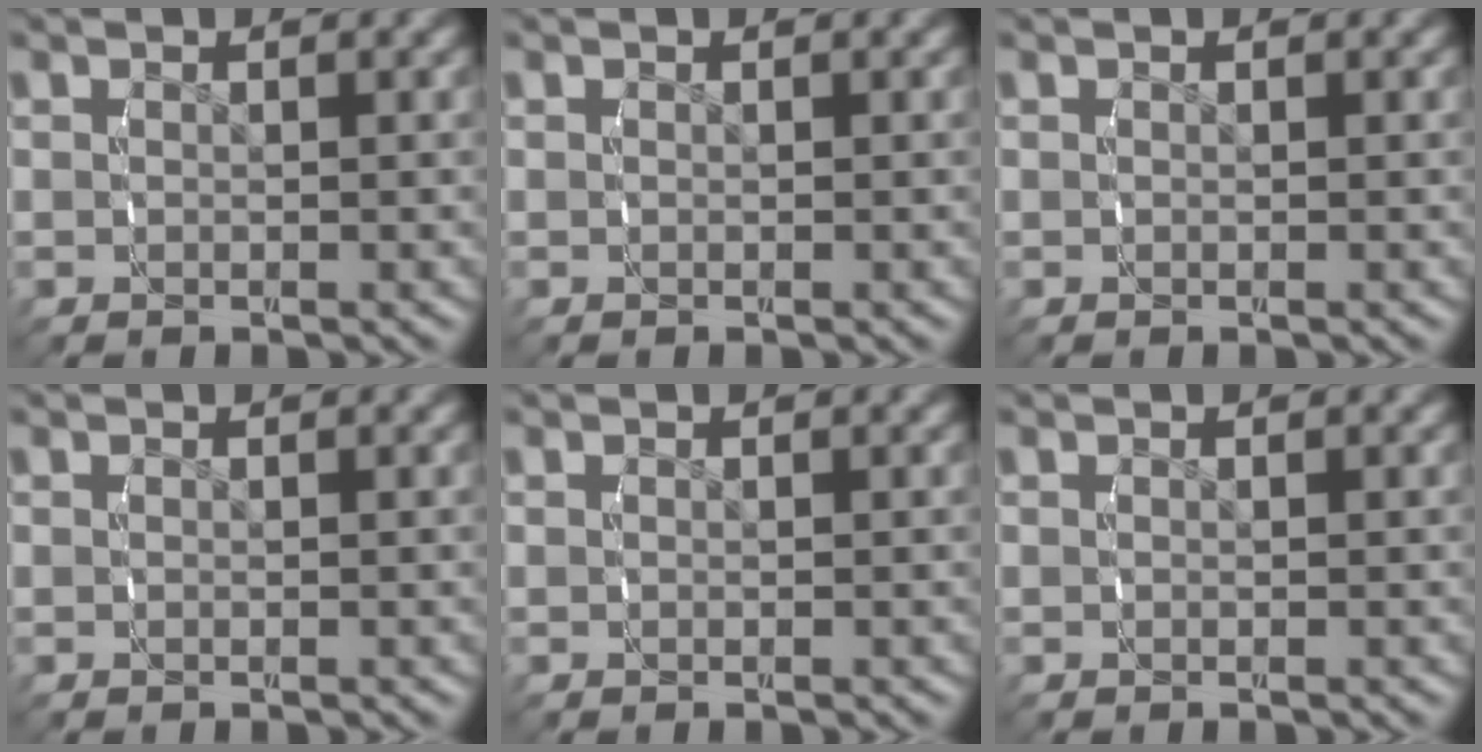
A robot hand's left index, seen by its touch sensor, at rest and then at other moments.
{"total": 0.0}
{"total": 0.0}
{"total": 0.0}
{"total": 0.0}
{"total": 0.0}